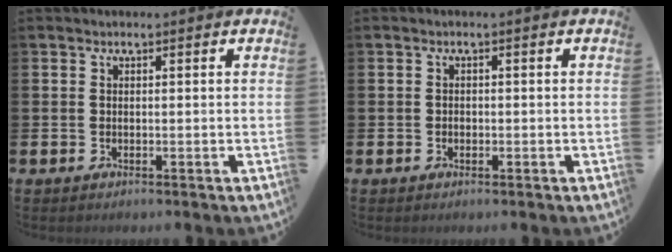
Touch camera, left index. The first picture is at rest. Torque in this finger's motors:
{"motor_torque": [-0.15, -0.06, 0.00, -0.01]}